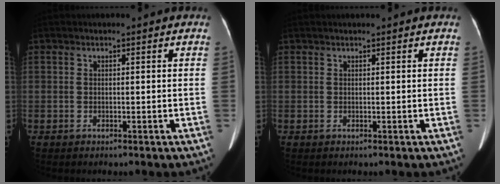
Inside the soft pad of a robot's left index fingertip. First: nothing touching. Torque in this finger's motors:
{"motor_torque": [-0.39, 0.46, -0.17, -0.04]}